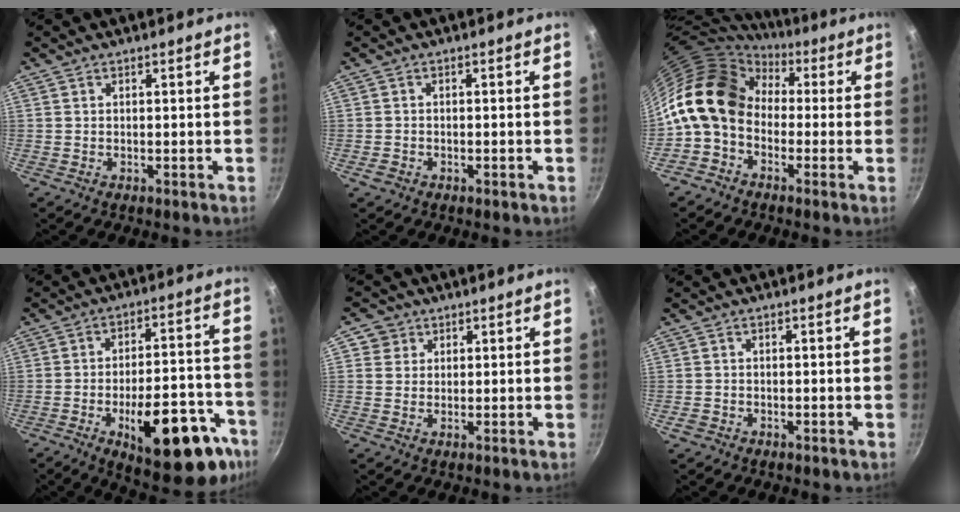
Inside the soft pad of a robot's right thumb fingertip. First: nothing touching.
{"total": 1.7, "force": [-0.9, 1.2, 0.8], "torque": [-0.020, 0.006, -0.015]}
{"total": 14.8, "force": [0.2, 11.4, 9.4], "torque": [-0.147, 0.037, -0.020]}
{"total": 23.1, "force": [-10.7, 9.7, 18.1], "torque": [-0.186, 0.045, -0.137]}
{"total": 3.6, "force": [1.2, 3.3, 0.5], "torque": [0.026, 0.005, 0.014]}
{"total": 1.6, "force": [-0.9, 1.2, 0.7], "torque": [-0.018, 0.005, -0.014]}